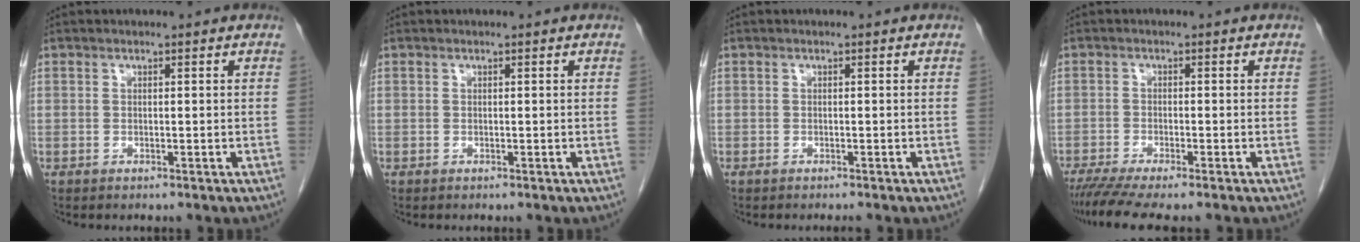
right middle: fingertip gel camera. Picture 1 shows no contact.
{"total": 0.0}
{"total": 0.8, "force": [-0.7, 0.0, 0.4], "torque": [-0.008, -0.002, -0.010]}
{"total": 6.1, "force": [-5.0, 0.0, 3.5], "torque": [-0.053, -0.015, -0.084]}